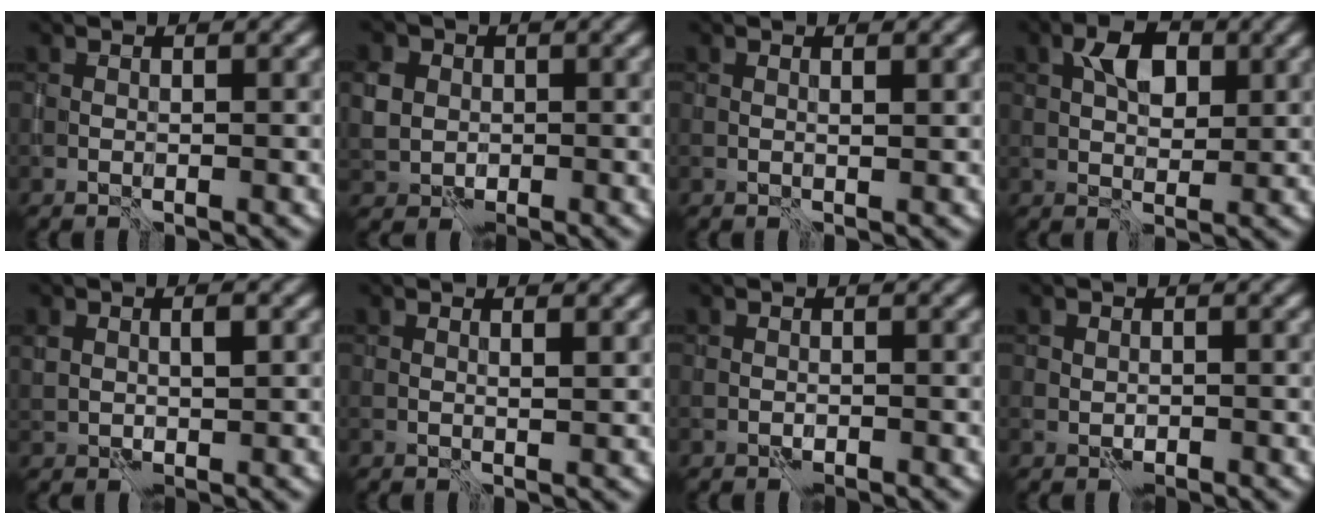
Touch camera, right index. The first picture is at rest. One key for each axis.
{"total": 3.8, "fx": 0.8, "fy": 3.5, "fz": 1.4, "tx": -0.052, "ty": 0.014, "tz": 0.011}
{"total": 0.8, "fx": 0.6, "fy": 0.1, "fz": 0.5, "tx": -0.004, "ty": 0.000, "tz": 0.010}
{"total": 3.9, "fx": 1.2, "fy": 2.4, "fz": 2.8, "tx": -0.048, "ty": 0.005, "tz": 0.019}
{"total": 1.8, "fx": 0.6, "fy": 1.1, "fz": 1.3, "tx": -0.028, "ty": 0.000, "tz": 0.016}
{"total": 1.1, "fx": 0.8, "fy": 0.2, "fz": 0.7, "tx": -0.005, "ty": -0.001, "tz": 0.013}
{"total": 0.6, "fx": -0.2, "fy": 0.5, "fz": 0.0, "tx": -0.003, "ty": -0.001, "tz": -0.003}
{"total": 1.0, "fx": 0.1, "fy": 1.0, "fz": 0.0, "tx": 0.001, "ty": 0.003, "tz": 0.005}